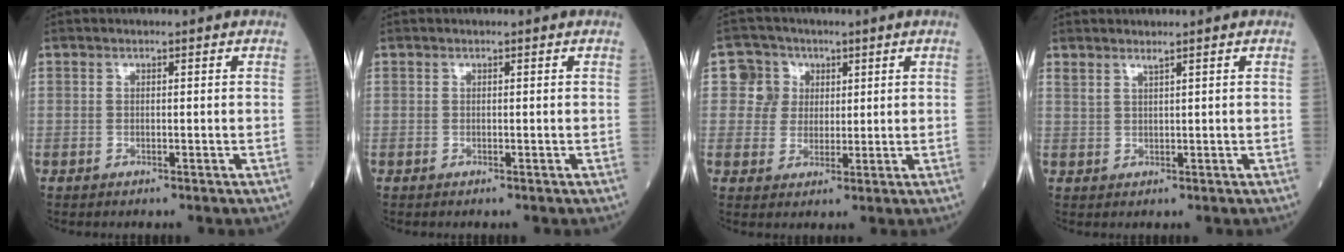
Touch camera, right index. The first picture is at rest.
{"total": 0.0}
{"total": 5.3, "force": [1.7, 5.0, 0.3], "torque": [0.000, 0.018, 0.031]}
{"total": 1.4, "force": [1.3, -0.2, 0.7], "torque": [-0.013, -0.001, 0.028]}